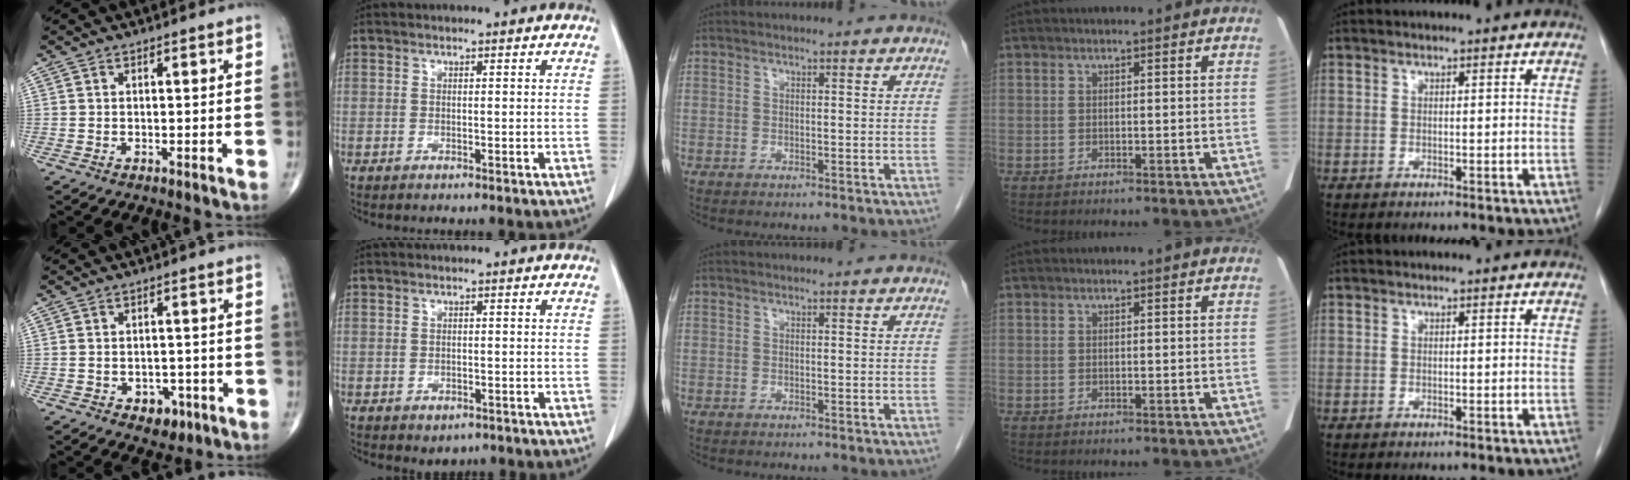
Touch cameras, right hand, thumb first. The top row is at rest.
{"thumb": {"total": 4.4, "force": [-2.1, 3.2, 2.2], "torque": [-0.010, 0.012, -0.022]}, "index": {"total": 1.9, "force": [-1.0, 1.4, 0.9], "torque": [-0.008, 0.002, 0.001]}}